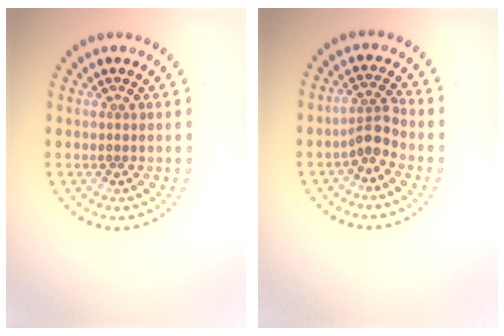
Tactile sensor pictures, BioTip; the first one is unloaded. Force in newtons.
{"total": 2.3, "press": 1.7, "slide": 1.5}